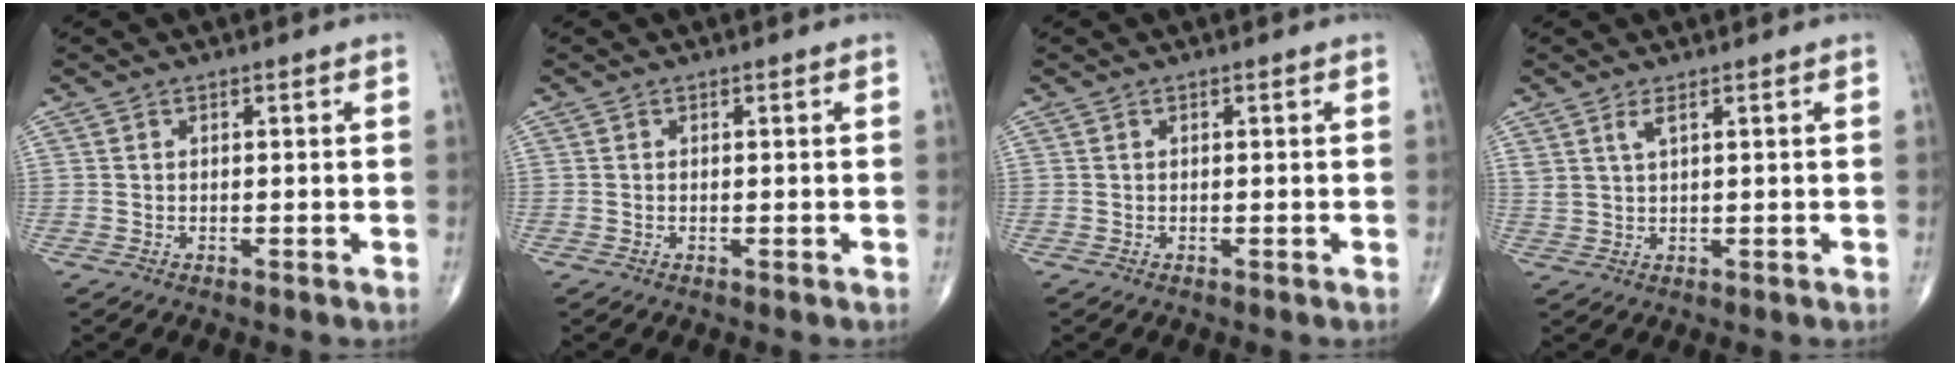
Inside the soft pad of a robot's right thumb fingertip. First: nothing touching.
{"total": 0.0}
{"total": 0.0}
{"total": 2.3, "force": [1.4, 0.5, 1.8], "torque": [-0.042, -0.005, 0.033]}